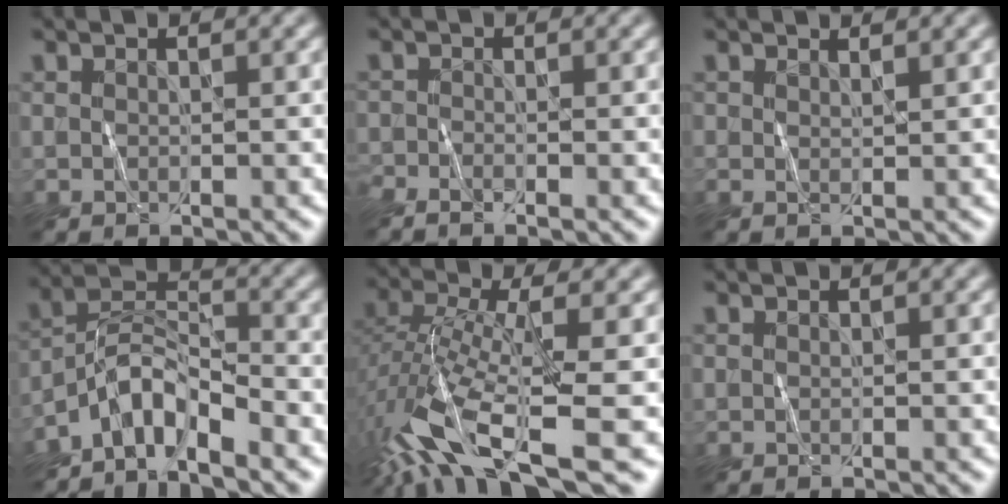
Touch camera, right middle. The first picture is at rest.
{"total": 1.8, "force": [-1.6, 0.0, 0.7], "torque": [-0.019, -0.006, -0.036]}
{"total": 1.0, "force": [0.4, -0.6, -0.7], "torque": [0.006, -0.002, 0.009]}
{"total": 4.5, "force": [-3.9, 0.9, 2.1], "torque": [-0.038, 0.010, -0.082]}
{"total": 10.5, "force": [-5.8, 3.3, 8.2], "torque": [-0.174, -0.012, -0.108]}
{"total": 0.0}